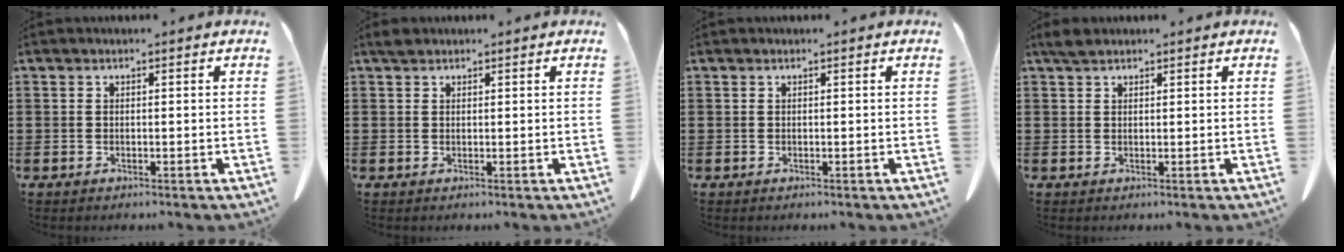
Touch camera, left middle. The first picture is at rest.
{"total": 1.3, "force": [1.0, 0.7, 0.3], "torque": [-0.010, 0.003, 0.020]}
{"total": 0.0}
{"total": 2.0, "force": [1.6, 0.8, 0.9], "torque": [-0.022, 0.005, 0.030]}